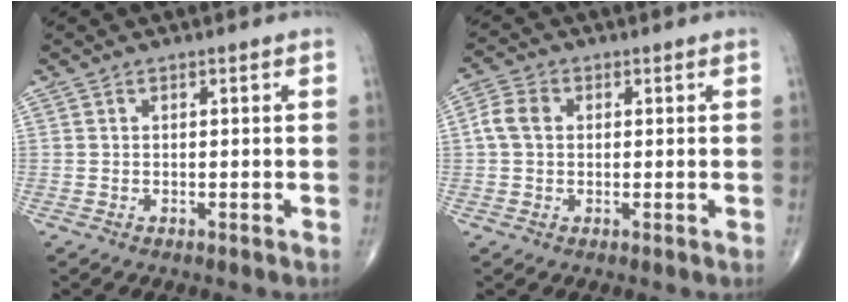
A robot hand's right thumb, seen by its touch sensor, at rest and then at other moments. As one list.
[{"total": 4.5, "force": [0.5, 3.4, 2.9], "torque": [-0.060, 0.013, 0.005]}]